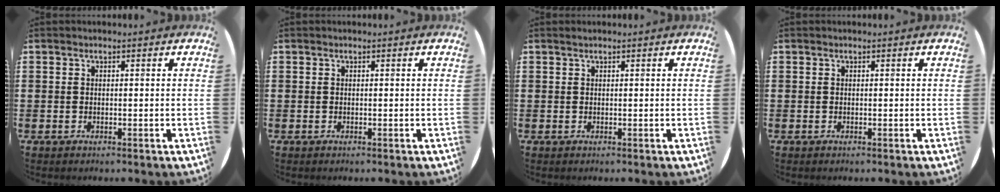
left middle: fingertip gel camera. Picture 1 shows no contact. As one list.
[{"total": 0.0}, {"total": 0.0}, {"total": 0.0}]